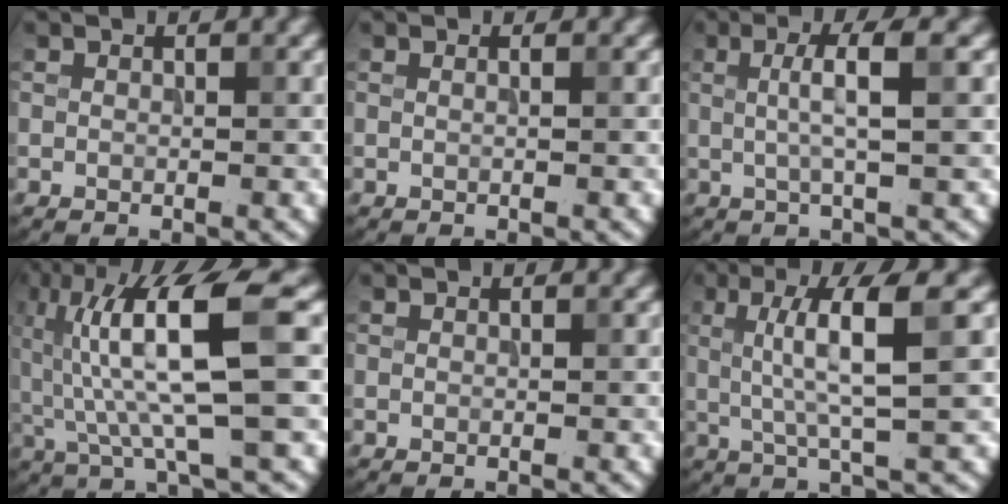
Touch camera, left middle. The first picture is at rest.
{"total": 0.6, "force": [0.3, 0.3, 0.5], "torque": [-0.005, -0.004, -0.004]}
{"total": 3.8, "force": [0.5, 0.7, 3.8], "torque": [-0.064, 0.005, 0.005]}
{"total": 10.2, "force": [1.2, 1.8, 10.0], "torque": [-0.178, 0.011, 0.025]}
{"total": 0.0}
{"total": 5.8, "force": [1.1, 0.9, 5.6], "torque": [-0.099, 0.008, 0.021]}